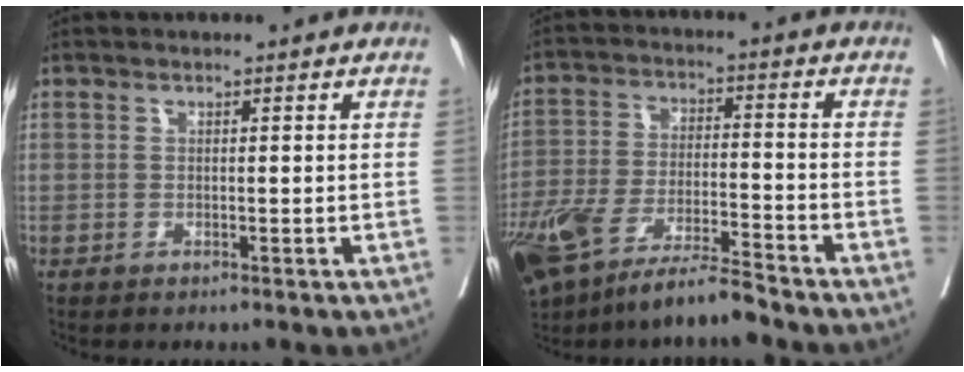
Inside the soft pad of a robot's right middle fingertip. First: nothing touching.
{"total": 13.6, "force": [-10.1, 2.2, 8.8], "torque": [-0.172, -0.027, -0.187]}